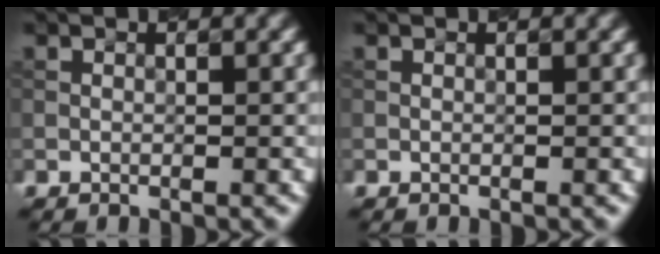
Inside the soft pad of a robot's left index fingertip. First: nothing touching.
{"total": 0.0}